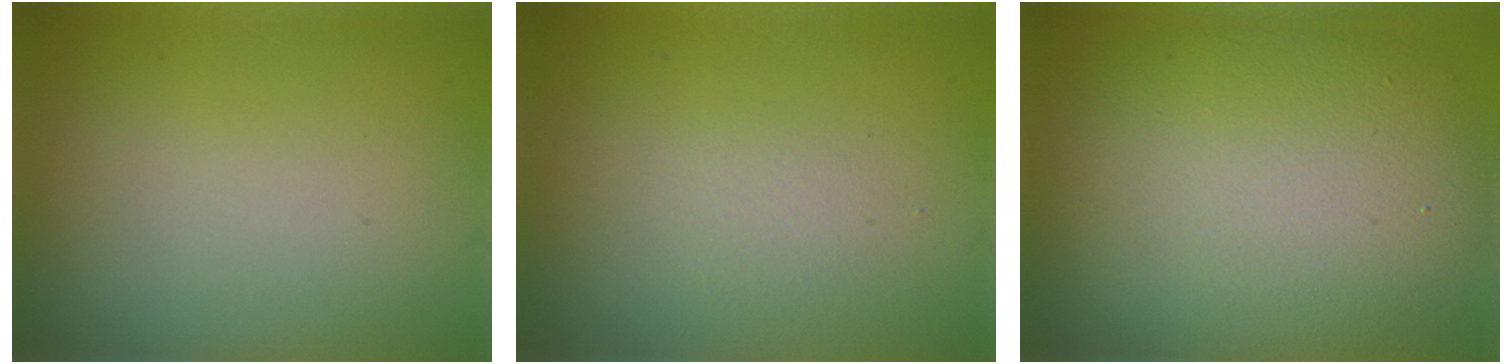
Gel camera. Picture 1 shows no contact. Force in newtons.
{"total": 1.3, "press": 1.3, "slide": 0.0}
{"total": 12.3, "press": 12.2, "slide": 1.1}